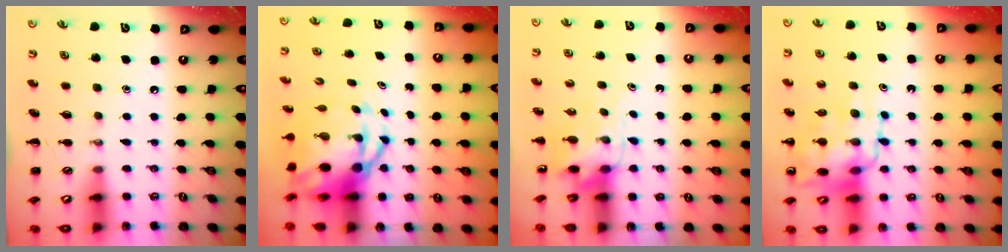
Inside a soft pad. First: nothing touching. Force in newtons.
{"total": 8.3, "press": 8.0, "slide": 2.2}
{"total": 4.6, "press": 4.6, "slide": 0.5}
{"total": 13.9, "press": 13.6, "slide": 3.1}